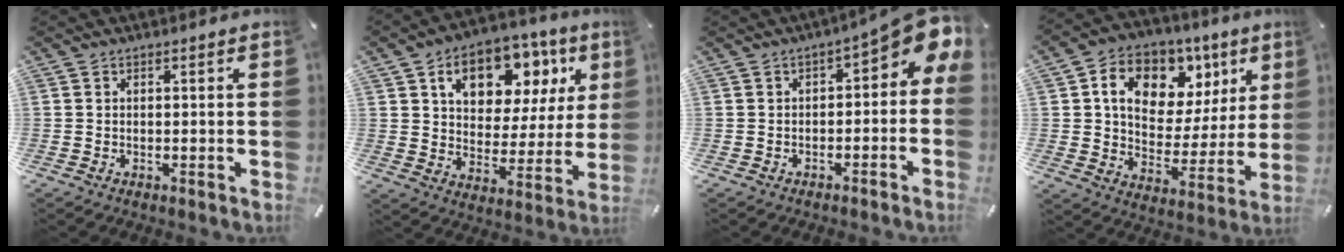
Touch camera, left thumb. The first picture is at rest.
{"total": 15.6, "force": [7.9, 10.3, 8.5], "torque": [-0.129, -0.034, 0.137]}
{"total": 8.3, "force": [2.6, 3.7, 7.0], "torque": [-0.090, -0.025, 0.044]}
{"total": 14.5, "force": [6.7, 10.7, 7.2], "torque": [-0.110, -0.032, 0.120]}